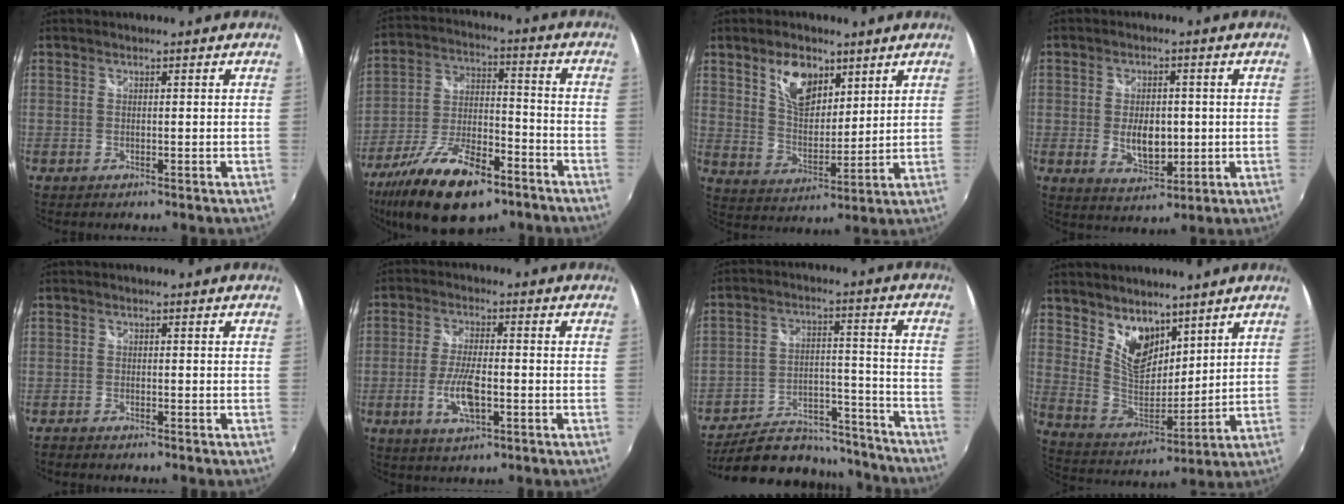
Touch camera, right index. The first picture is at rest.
{"total": 19.8, "force": [-12.5, 8.0, 13.0], "torque": [-0.257, -0.030, -0.214]}
{"total": 10.0, "force": [5.6, 5.6, 6.1], "torque": [-0.099, 0.008, 0.106]}
{"total": 7.4, "force": [-0.6, 4.3, 5.9], "torque": [-0.107, -0.007, -0.003]}
{"total": 1.8, "force": [-1.6, 0.5, 0.6], "torque": [-0.018, -0.008, -0.032]}
{"total": 7.6, "force": [-2.2, 2.7, 6.8], "torque": [-0.139, -0.006, -0.041]}
{"total": 21.7, "force": [-17.9, 9.3, 7.9], "torque": [-0.150, 0.034, -0.233]}
{"total": 10.6, "force": [7.2, 5.8, 5.2], "torque": [-0.087, -0.003, 0.143]}